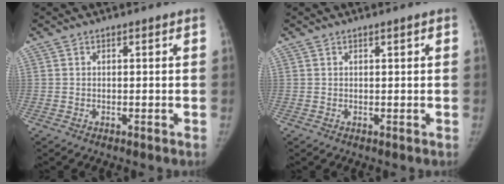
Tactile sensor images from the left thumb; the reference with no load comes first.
{"total": 0.8, "force": [0.4, 0.1, 0.7], "torque": [-0.010, 0.001, 0.005]}